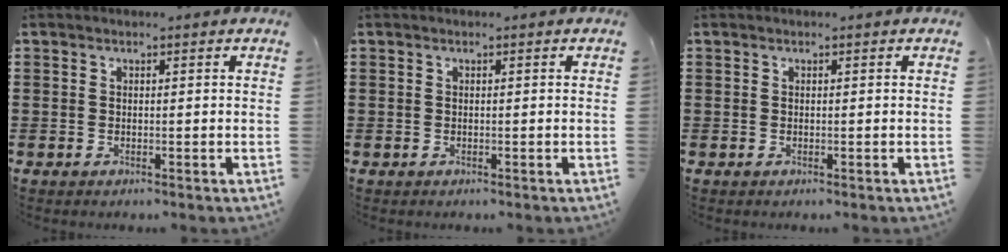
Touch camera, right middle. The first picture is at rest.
{"total": 0.0}
{"total": 0.0}